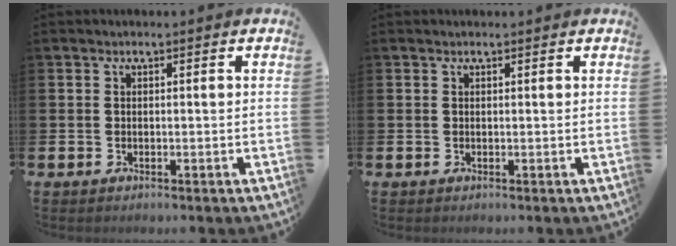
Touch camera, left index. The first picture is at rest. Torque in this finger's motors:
{"motor_torque": [0.83, -1.31, 0.03, 0.04]}